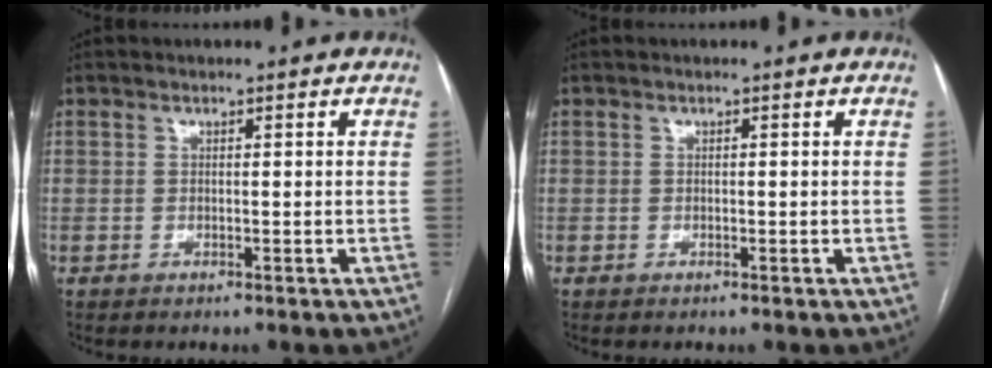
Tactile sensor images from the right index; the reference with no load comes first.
{"total": 0.0}